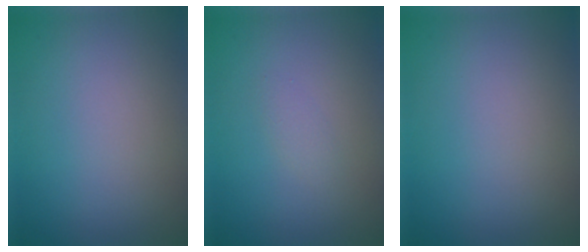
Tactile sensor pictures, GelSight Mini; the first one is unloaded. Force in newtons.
{"total": 0.8, "press": 0.8, "slide": 0.1}
{"total": 0.0}